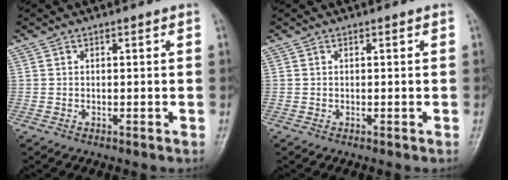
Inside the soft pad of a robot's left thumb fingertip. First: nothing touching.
{"total": 0.0}